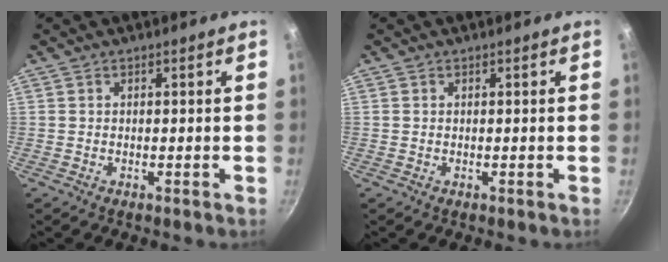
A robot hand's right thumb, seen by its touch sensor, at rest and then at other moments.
{"total": 0.0}